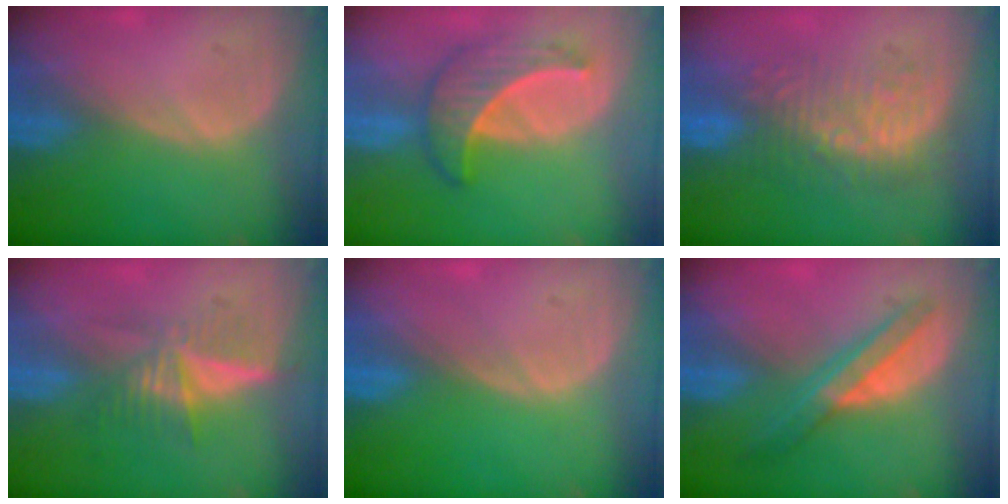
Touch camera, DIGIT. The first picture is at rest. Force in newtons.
{"total": 6.9, "press": 6.3, "slide": 2.9}
{"total": 8.9, "press": 8.7, "slide": 1.9}
{"total": 6.5, "press": 5.5, "slide": 3.4}
{"total": 0.0}
{"total": 6.8, "press": 5.8, "slide": 3.5}